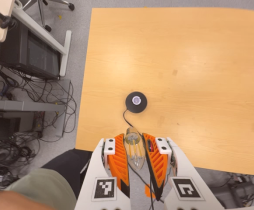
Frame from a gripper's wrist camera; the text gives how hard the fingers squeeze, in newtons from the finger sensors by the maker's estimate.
{"total": 20.5, "left": 22.2, "right": 18.9}